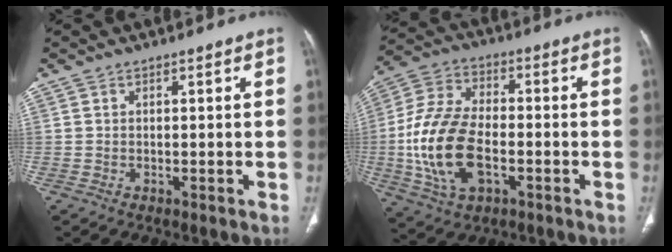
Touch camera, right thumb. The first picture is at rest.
{"total": 17.0, "force": [-3.4, 9.8, 13.5], "torque": [-0.276, 0.017, -0.060]}